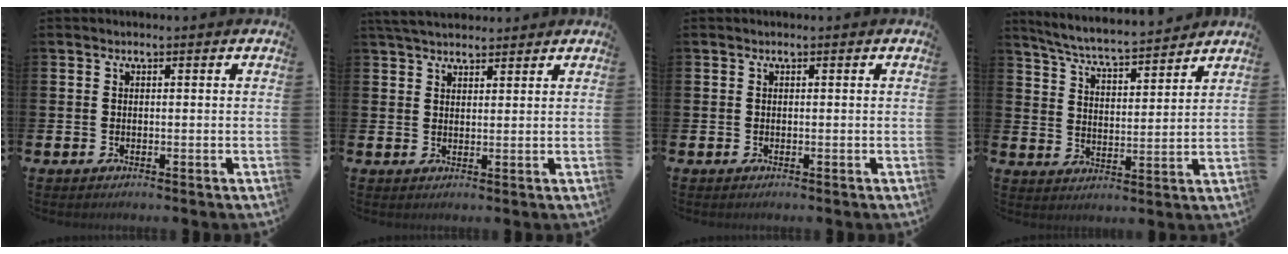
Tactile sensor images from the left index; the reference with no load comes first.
{"total": 3.8, "force": [3.5, 1.0, 0.9], "torque": [-0.024, -0.008, 0.067]}
{"total": 0.0}
{"total": 6.1, "force": [5.9, 0.2, 1.5], "torque": [-0.057, -0.043, 0.101]}